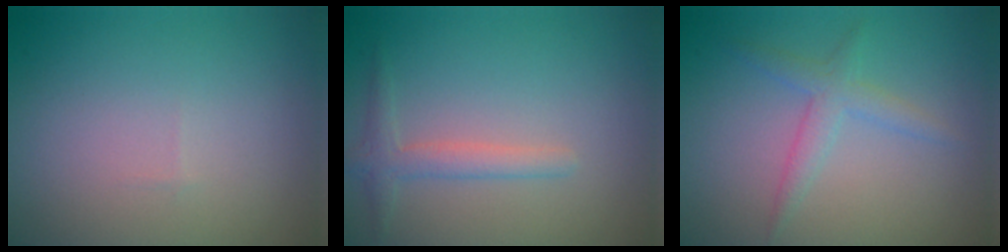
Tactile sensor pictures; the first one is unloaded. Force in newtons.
{"total": 1.9, "press": 1.9, "slide": 0.0}
{"total": 1.3, "press": 1.3, "slide": 0.1}